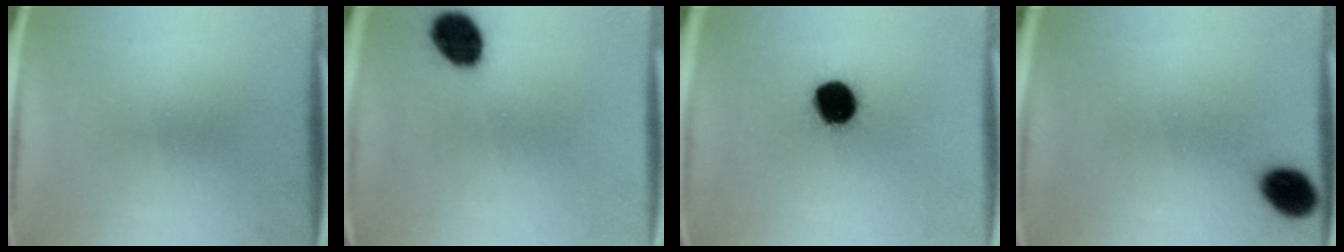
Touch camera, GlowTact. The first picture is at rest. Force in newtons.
{"total": 9.4}
{"total": 12.7}
{"total": 7.1}